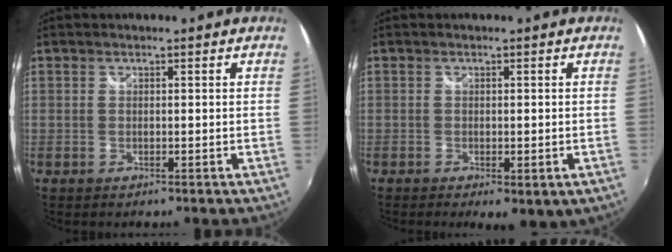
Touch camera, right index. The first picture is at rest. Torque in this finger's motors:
{"motor_torque": [1.29, -0.85, 0.37, 0.07]}